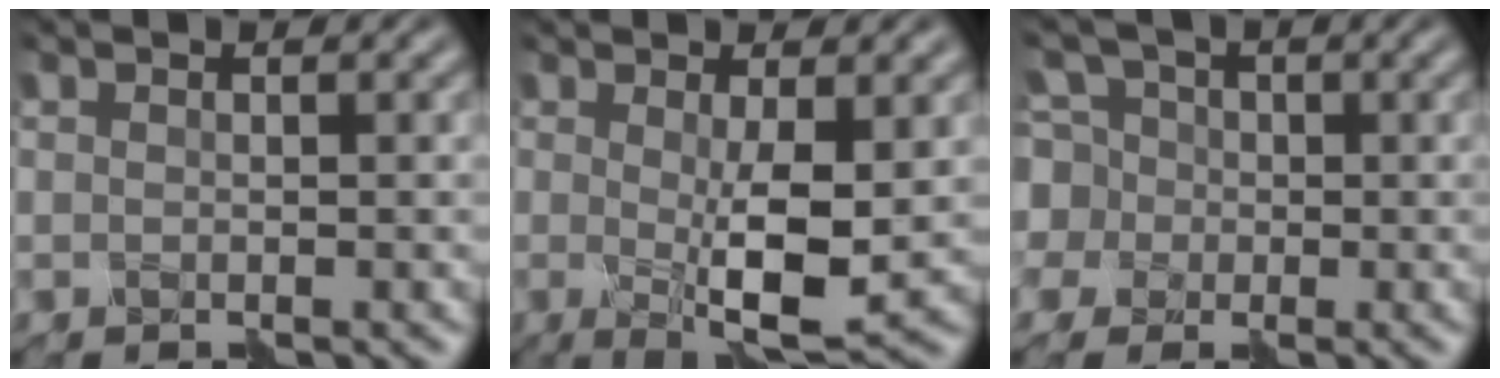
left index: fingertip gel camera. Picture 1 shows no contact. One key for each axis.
{"total": 4.7, "fx": -0.2, "fy": 1.0, "fz": 4.6, "tx": -0.072, "ty": -0.010, "tz": -0.001}
{"total": 8.0, "fx": 1.0, "fy": 7.5, "fz": 2.6, "tx": -0.077, "ty": 0.039, "tz": -0.007}